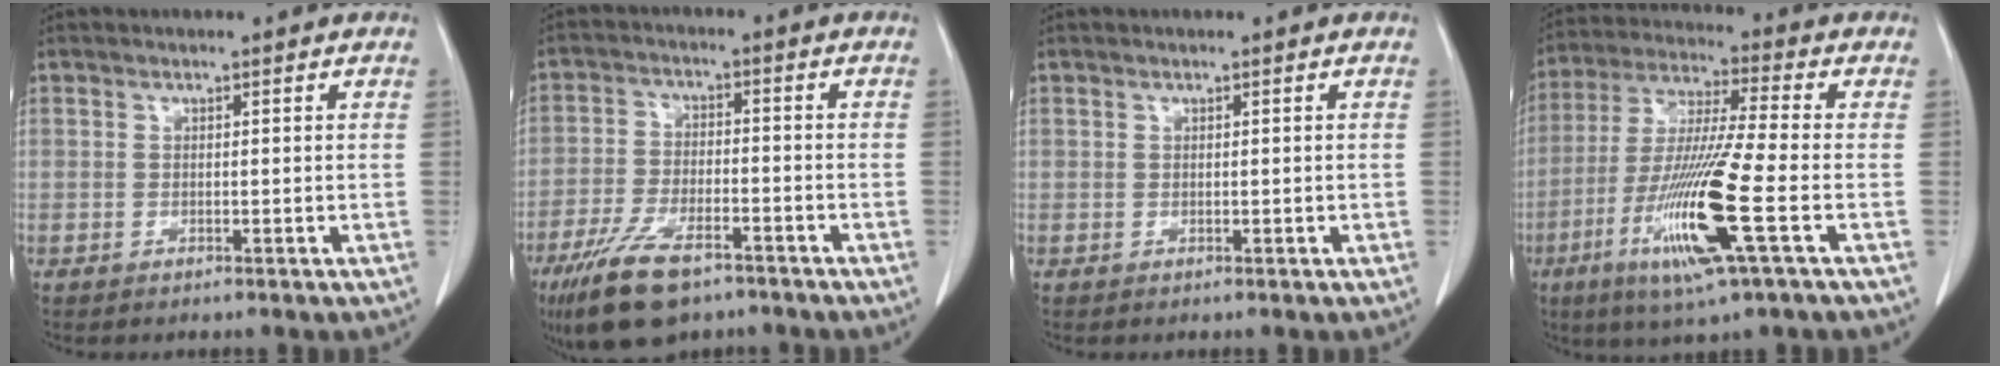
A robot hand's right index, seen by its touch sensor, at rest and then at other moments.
{"total": 11.6, "force": [-7.9, 4.1, 7.5], "torque": [-0.149, -0.015, -0.141]}
{"total": 0.0}
{"total": 15.8, "force": [-5.6, -0.3, 14.8], "torque": [-0.306, -0.027, -0.109]}